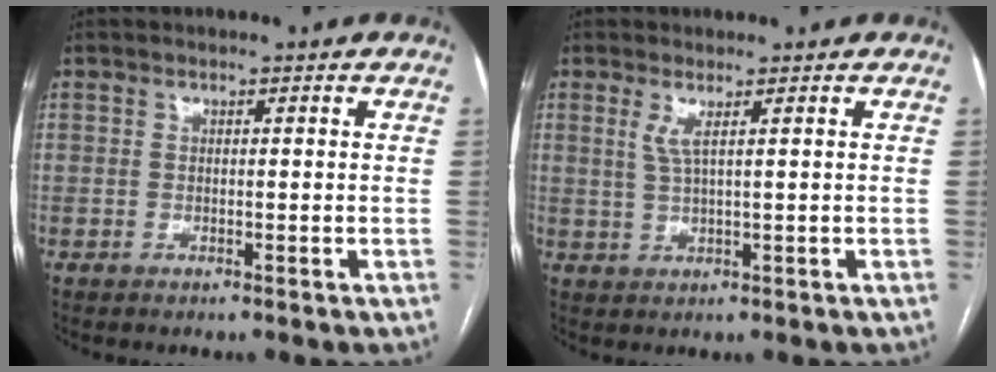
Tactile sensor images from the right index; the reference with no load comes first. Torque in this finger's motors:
{"motor_torque": [0.19, 0.19, 0.28, 0.07]}